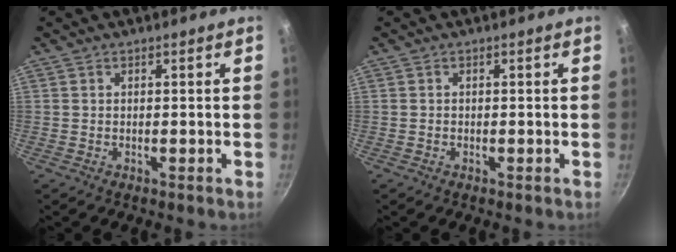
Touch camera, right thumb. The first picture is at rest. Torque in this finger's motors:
{"motor_torque": [-0.75, 0.01, 0.07, -0.46, 0.06]}